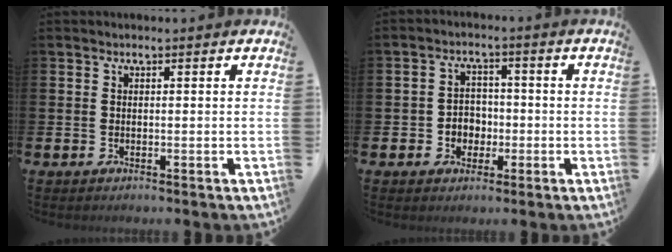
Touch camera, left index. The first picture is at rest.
{"total": 3.2, "force": [-0.8, 2.9, 0.9], "torque": [-0.024, 0.003, -0.023]}